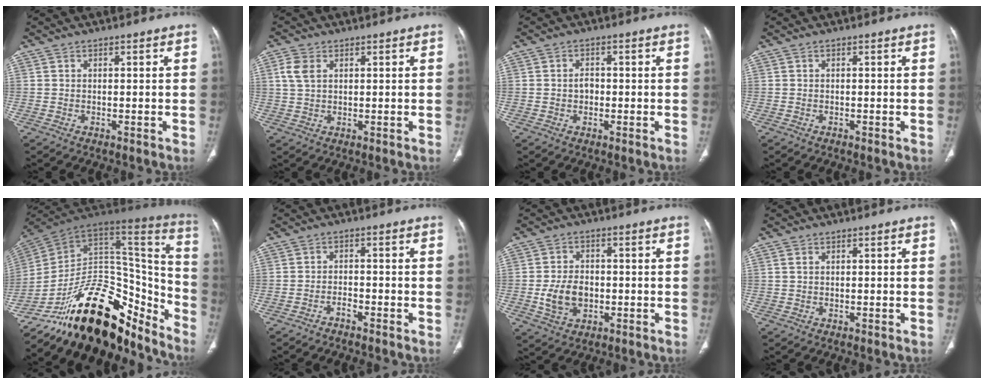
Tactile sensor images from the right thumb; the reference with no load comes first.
{"total": 4.1, "force": [1.3, 2.8, 2.7], "torque": [-0.062, 0.005, 0.029]}
{"total": 4.4, "force": [-0.3, 3.2, 3.0], "torque": [-0.045, 0.011, -0.007]}
{"total": 0.0}
{"total": 33.3, "force": [-21.9, 15.6, 19.7], "torque": [-0.271, 0.081, -0.335]}
{"total": 1.8, "force": [-1.6, 0.5, 0.7], "torque": [-0.019, 0.016, -0.028]}
{"total": 7.5, "force": [-1.3, 5.3, 5.1], "torque": [-0.084, 0.007, -0.018]}
{"total": 0.6, "force": [0.2, 0.5, 0.3], "torque": [-0.008, 0.000, 0.003]}